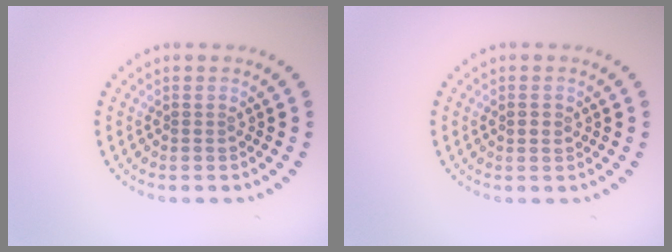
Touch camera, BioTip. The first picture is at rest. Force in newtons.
{"total": 1.1, "press": 1.0, "slide": 0.5}